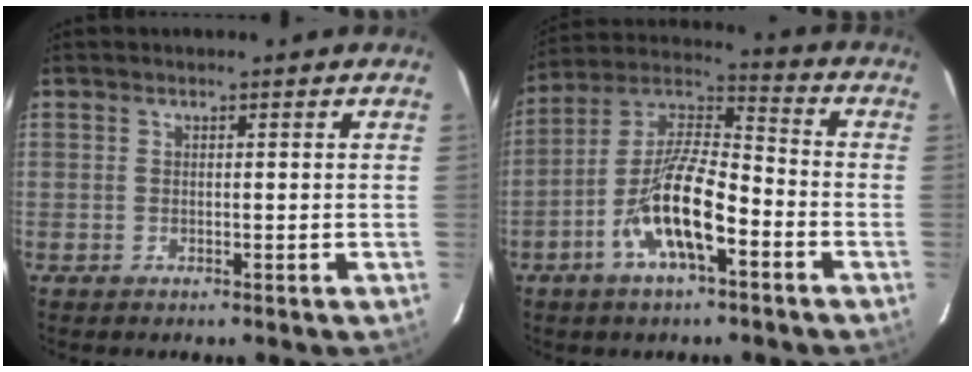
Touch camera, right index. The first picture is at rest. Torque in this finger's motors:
{"motor_torque": [1.40, -0.74, 1.06, 0.21]}